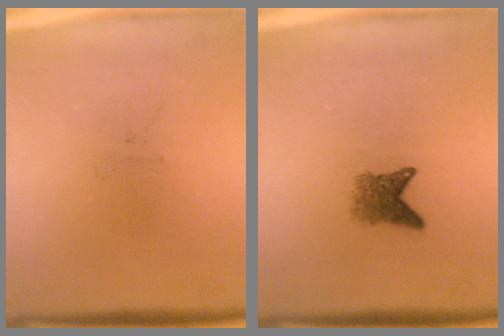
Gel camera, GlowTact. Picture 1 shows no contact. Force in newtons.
{"total": 2.8}